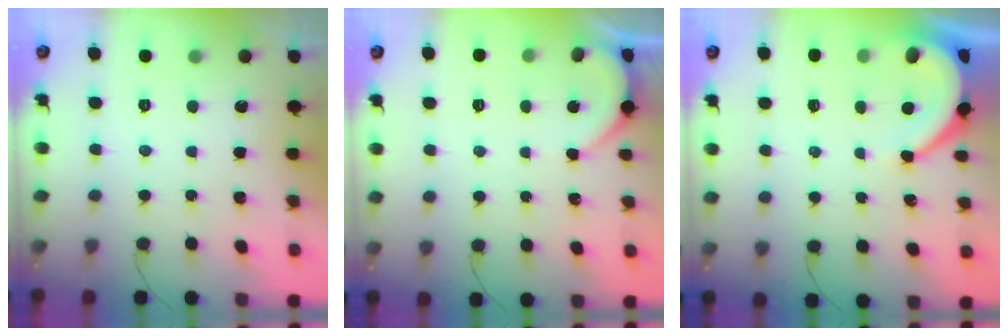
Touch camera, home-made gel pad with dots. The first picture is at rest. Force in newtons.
{"total": 2.0, "press": 2.0, "slide": 0.2}
{"total": 6.0, "press": 6.0, "slide": 0.5}